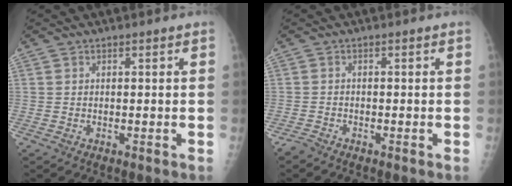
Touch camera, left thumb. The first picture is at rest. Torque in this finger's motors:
{"motor_torque": [0.08, 0.17, -0.08, -0.02, 0.05]}